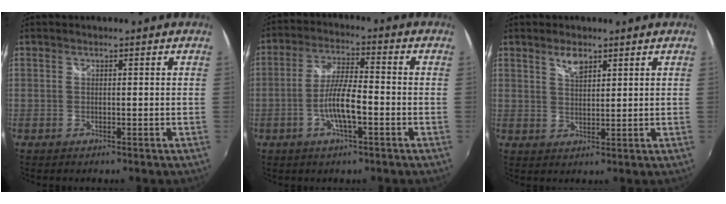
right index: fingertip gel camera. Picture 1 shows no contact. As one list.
[{"total": 8.0, "force": [-2.8, 1.6, 7.3], "torque": [-0.146, 0.003, -0.051]}, {"total": 3.4, "force": [2.3, 1.5, 2.1], "torque": [-0.035, 0.002, 0.040]}]